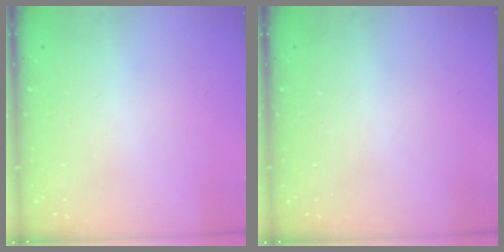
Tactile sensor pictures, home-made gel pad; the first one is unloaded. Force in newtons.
{"total": 0.0}